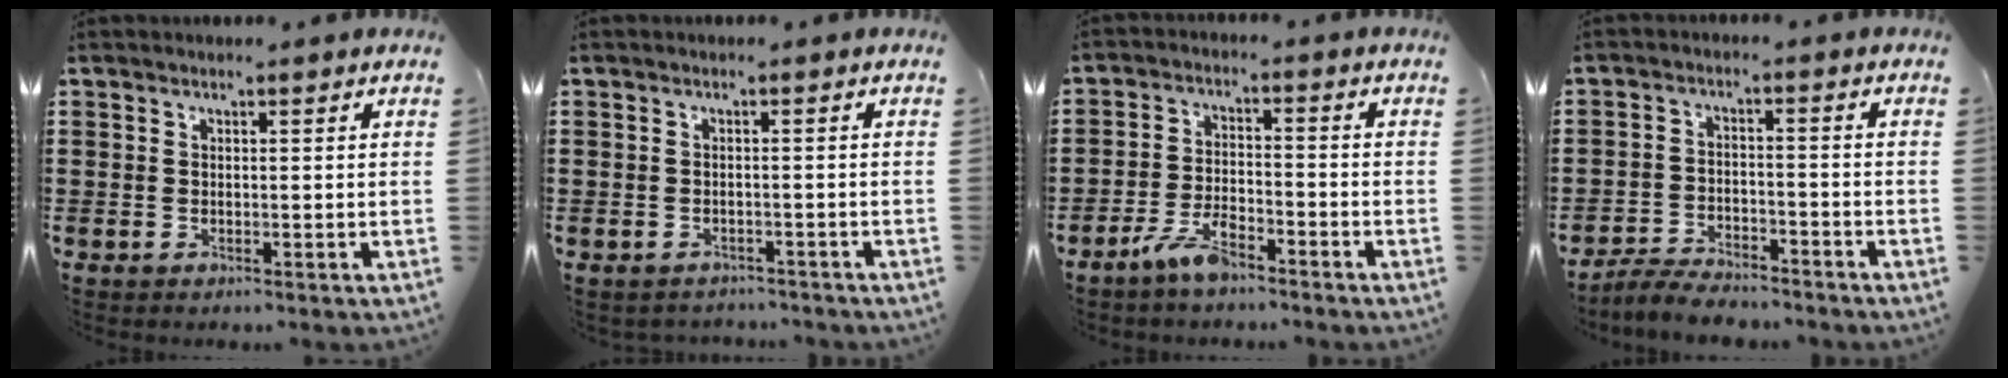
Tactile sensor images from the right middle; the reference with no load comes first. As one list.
[{"total": 1.1, "force": [-1.1, 0.2, 0.0], "torque": [-0.007, -0.002, -0.023]}, {"total": 5.2, "force": [-4.1, 1.5, 2.9], "torque": [-0.066, 0.006, -0.080]}, {"total": 4.5, "force": [-4.3, 0.6, 0.9], "torque": [-0.024, 0.006, -0.091]}]